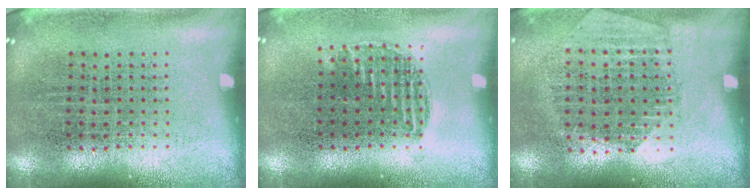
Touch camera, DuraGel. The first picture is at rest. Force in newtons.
{"total": 0.9, "press": 0.7, "slide": 0.5}
{"total": 1.3, "press": 1.2, "slide": 0.5}